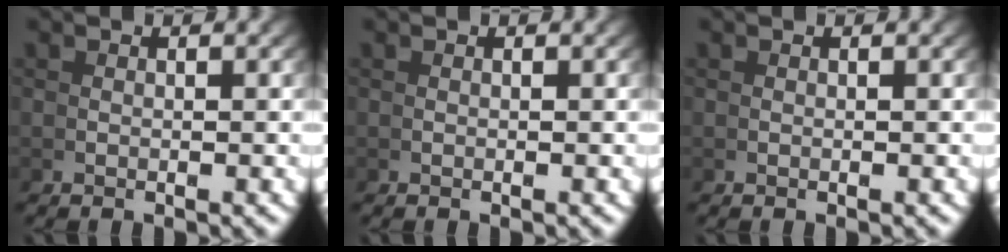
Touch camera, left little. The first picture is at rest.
{"total": 0.0}
{"total": 0.0}